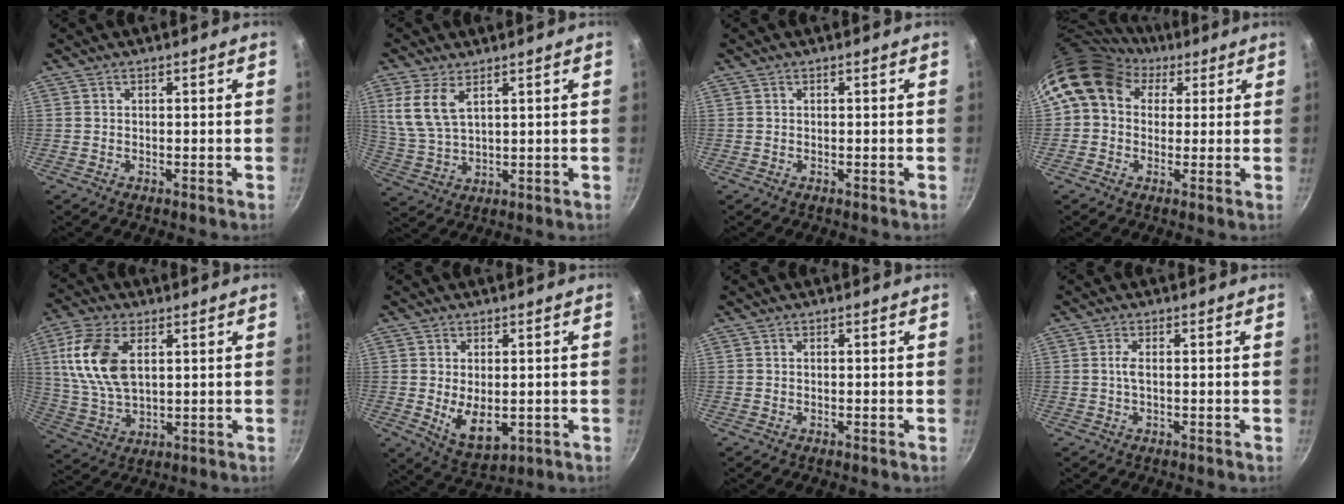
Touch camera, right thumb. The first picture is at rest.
{"total": 8.2, "force": [3.8, 4.0, 6.1], "torque": [-0.124, -0.019, 0.084]}
{"total": 0.0}
{"total": 12.2, "force": [4.6, 9.5, 6.1], "torque": [-0.087, 0.012, 0.062]}
{"total": 13.5, "force": [3.8, 7.5, 10.5], "torque": [-0.205, -0.008, 0.079]}
{"total": 7.8, "force": [-0.6, 4.5, 6.3], "torque": [-0.093, -0.019, 0.010]}
{"total": 0.0}
{"total": 1.5, "force": [0.0, 0.3, 1.5], "torque": [-0.037, 0.002, -0.001]}